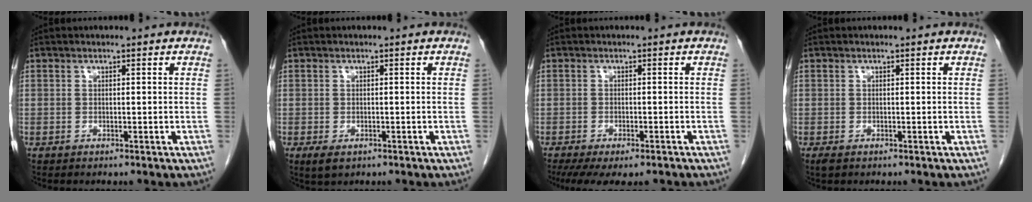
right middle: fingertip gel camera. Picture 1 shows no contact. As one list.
[{"total": 2.1, "force": [-1.1, 1.0, 1.4], "torque": [-0.029, -0.004, -0.010]}, {"total": 9.8, "force": [-7.6, 3.1, 5.4], "torque": [-0.087, -0.011, -0.106]}, {"total": 1.0, "force": [-0.6, 0.5, 0.6], "torque": [-0.012, -0.002, -0.006]}]